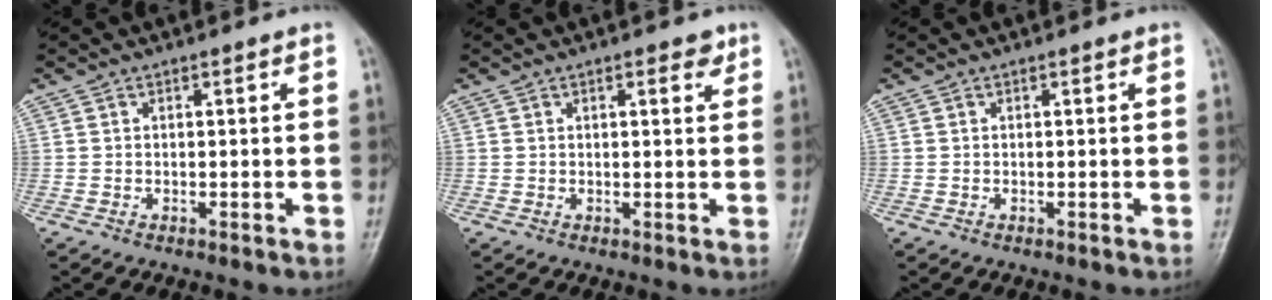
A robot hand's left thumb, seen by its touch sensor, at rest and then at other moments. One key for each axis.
{"total": 2.5, "fx": 1.3, "fy": 1.0, "fz": 1.8, "tx": -0.016, "ty": -0.004, "tz": 0.015}
{"total": 0.0}